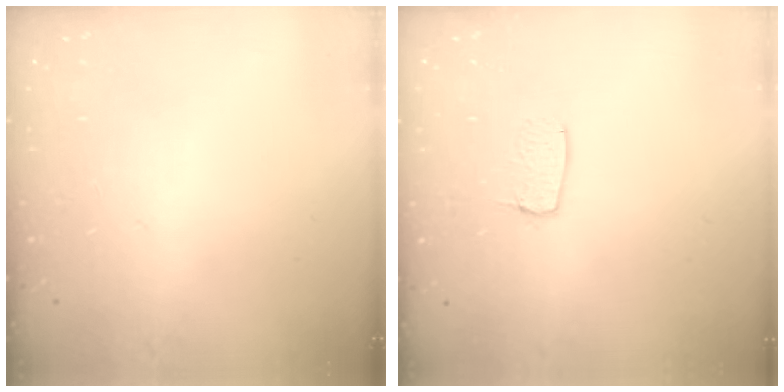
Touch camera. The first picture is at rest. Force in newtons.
{"total": 6.0, "press": 6.0, "slide": 0.5}